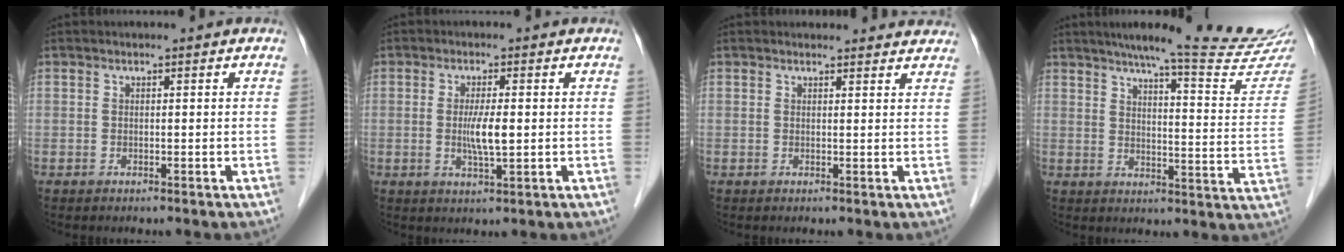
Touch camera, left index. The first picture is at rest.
{"total": 4.1, "force": [-0.3, 0.5, 4.1], "torque": [-0.083, -0.010, -0.003]}
{"total": 6.9, "force": [6.6, 1.6, 0.8], "torque": [0.012, 0.004, 0.052]}
{"total": 21.0, "force": [18.6, -0.5, 9.8], "torque": [-0.131, -0.076, 0.227]}